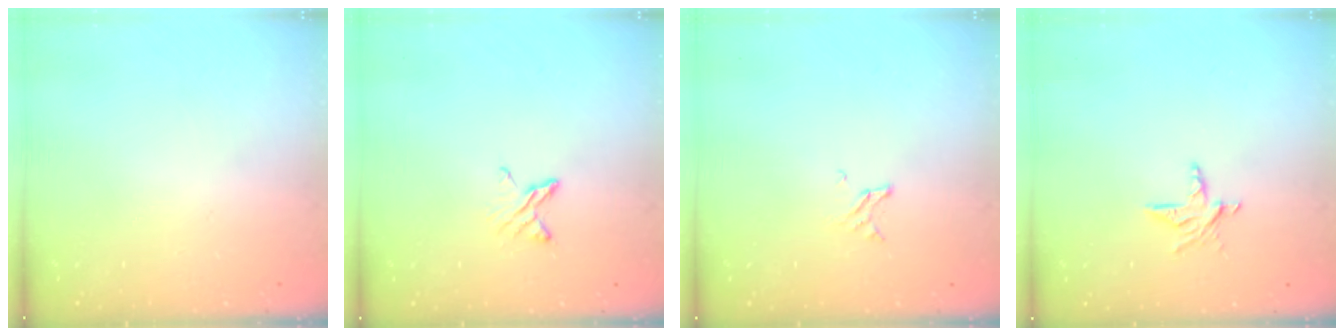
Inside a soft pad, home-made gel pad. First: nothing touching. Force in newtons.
{"total": 4.3, "press": 4.2, "slide": 0.5}
{"total": 1.6, "press": 1.6, "slide": 0.2}
{"total": 6.9, "press": 6.9, "slide": 0.6}